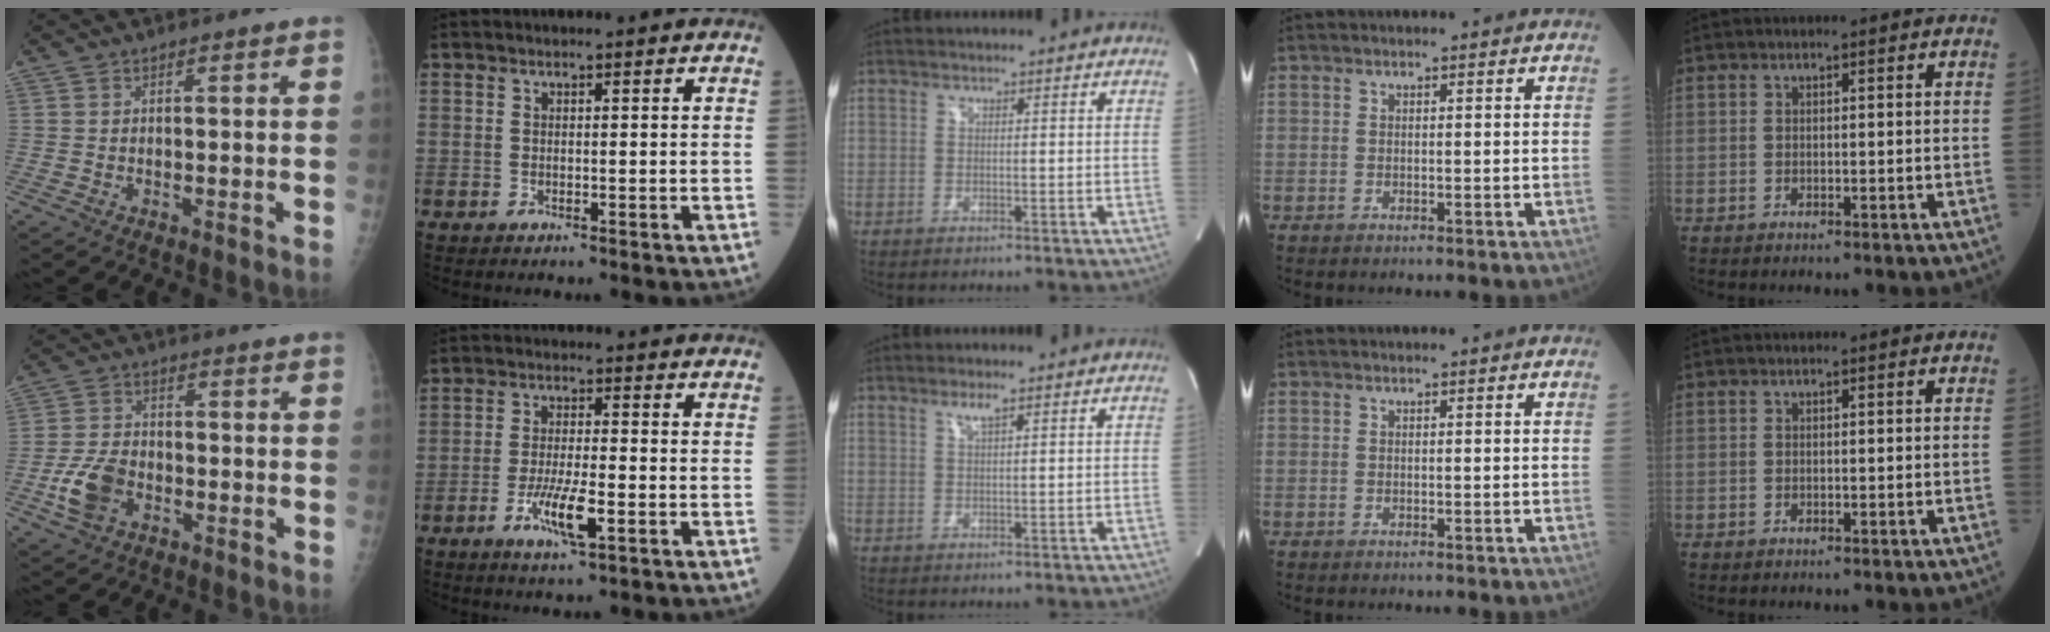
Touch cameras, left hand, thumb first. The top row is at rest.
{"thumb": {"total": 7.4, "force": [-3.1, 4.9, 4.7], "torque": [-0.092, 0.013, -0.059]}, "index": {"total": 6.4, "force": [-2.7, 0.9, 5.8], "torque": [-0.114, -0.008, -0.048]}, "middle": {"total": 1.7, "force": [1.1, -0.1, 1.3], "torque": [-0.030, -0.002, 0.023]}}